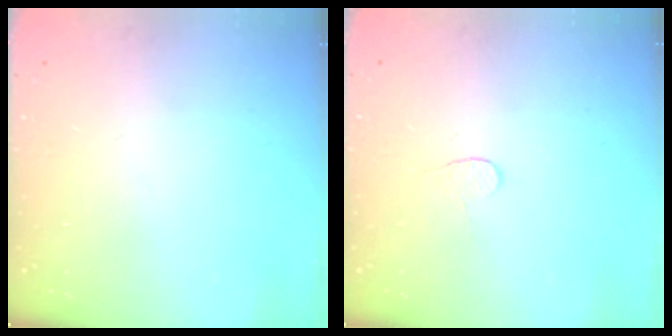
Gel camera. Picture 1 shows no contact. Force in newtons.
{"total": 3.4, "press": 3.4, "slide": 0.4}